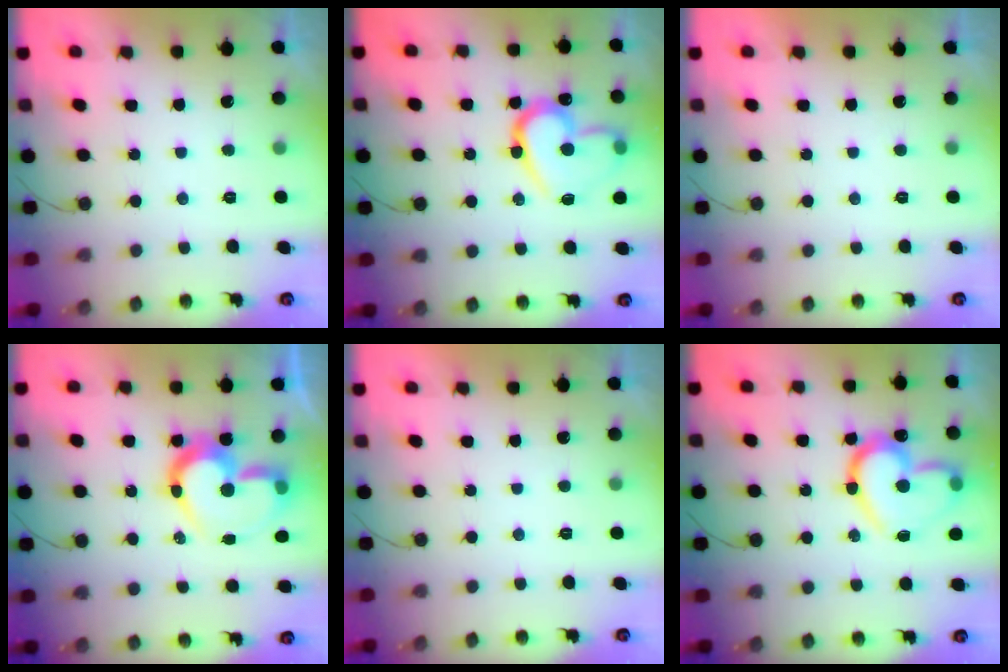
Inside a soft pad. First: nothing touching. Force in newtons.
{"total": 17.0, "press": 16.9, "slide": 2.3}
{"total": 1.7, "press": 1.7, "slide": 0.0}
{"total": 15.9, "press": 15.7, "slide": 2.1}
{"total": 1.7, "press": 1.7, "slide": 0.1}
{"total": 19.9, "press": 19.8, "slide": 1.8}